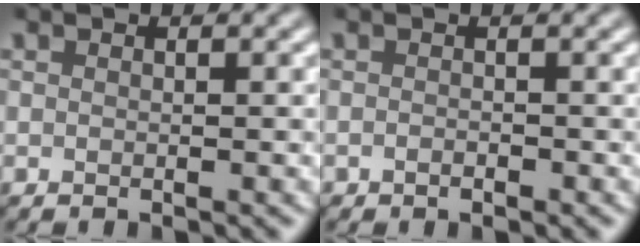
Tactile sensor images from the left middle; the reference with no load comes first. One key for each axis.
{"total": 0.5, "fx": -0.4, "fy": 0.3, "fz": 0.3, "tx": -0.004, "ty": -0.001, "tz": -0.006}